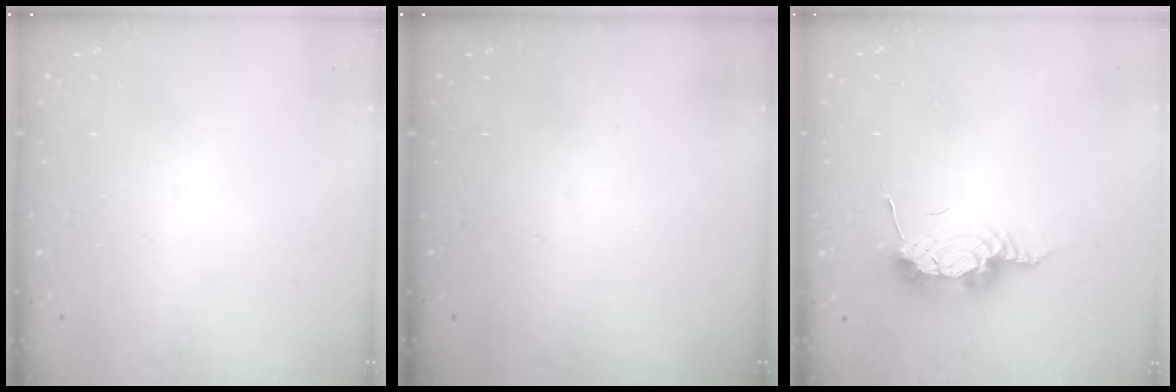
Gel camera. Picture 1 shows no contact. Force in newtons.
{"total": 0.0}
{"total": 8.3, "press": 8.2, "slide": 1.5}